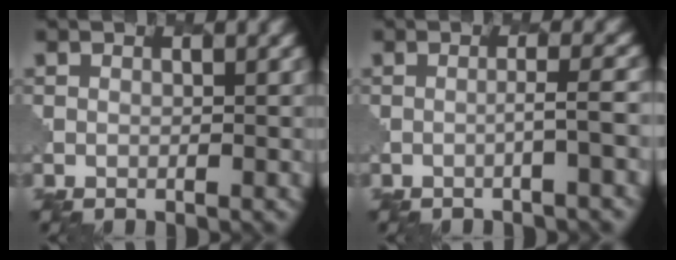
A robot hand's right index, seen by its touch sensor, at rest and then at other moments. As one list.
[{"total": 1.8, "force": [-0.6, 0.1, 1.7], "torque": [-0.012, 0.014, -0.021]}]